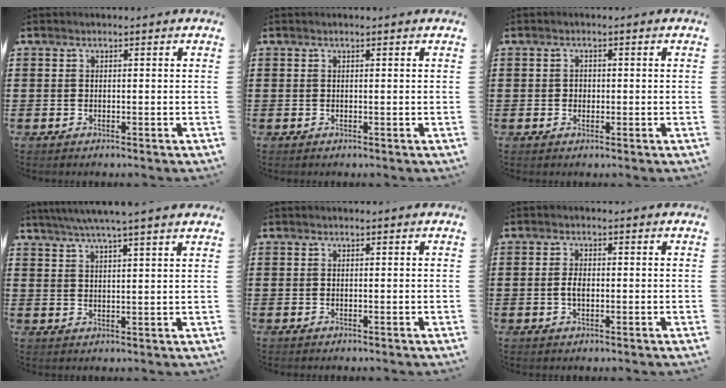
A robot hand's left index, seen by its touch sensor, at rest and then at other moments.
{"total": 0.0}
{"total": 1.1, "force": [0.0, 1.0, 0.6], "torque": [-0.014, 0.006, -0.002]}
{"total": 4.5, "force": [3.9, -0.6, 2.2], "torque": [-0.054, -0.013, 0.068]}
{"total": 0.0}
{"total": 2.3, "force": [-0.2, 1.2, 2.0], "torque": [-0.047, -0.001, -0.006]}